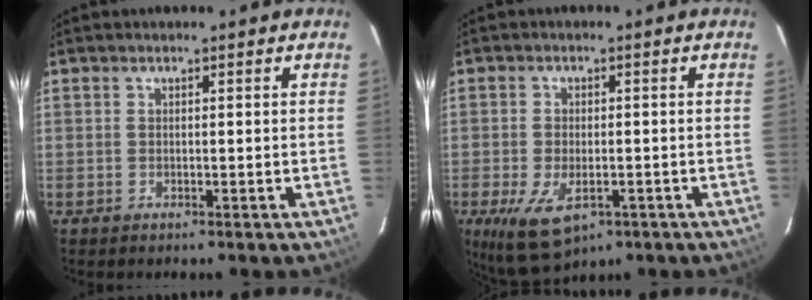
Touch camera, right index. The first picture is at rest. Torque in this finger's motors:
{"motor_torque": [0.88, -0.71, 0.53, 0.12]}